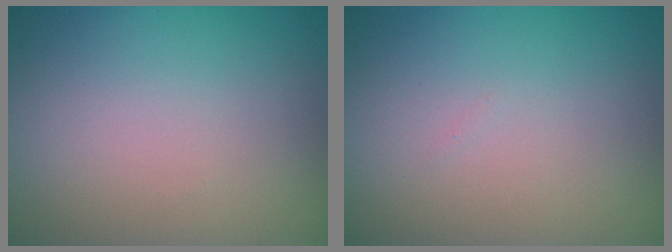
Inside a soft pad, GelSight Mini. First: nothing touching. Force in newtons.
{"total": 0.0}